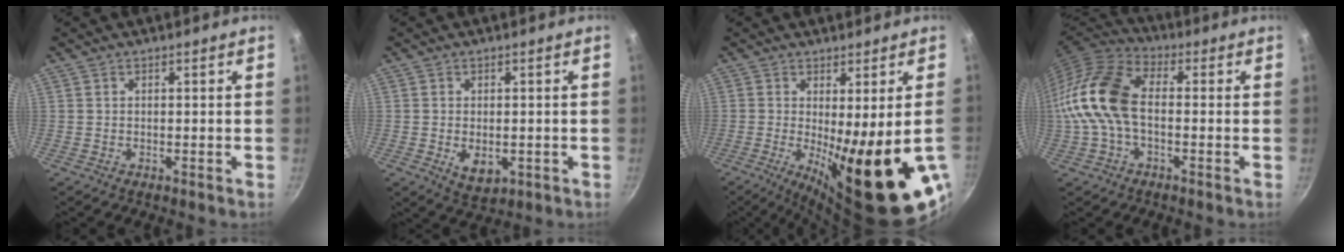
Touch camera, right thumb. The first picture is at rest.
{"total": 5.3, "force": [-0.9, 3.4, 3.9], "torque": [-0.053, -0.009, -0.004]}
{"total": 18.5, "force": [-4.1, 3.7, 17.7], "torque": [-0.245, -0.031, -0.038]}
{"total": 13.4, "force": [-0.9, 8.1, 10.7], "torque": [-0.206, 0.038, -0.036]}